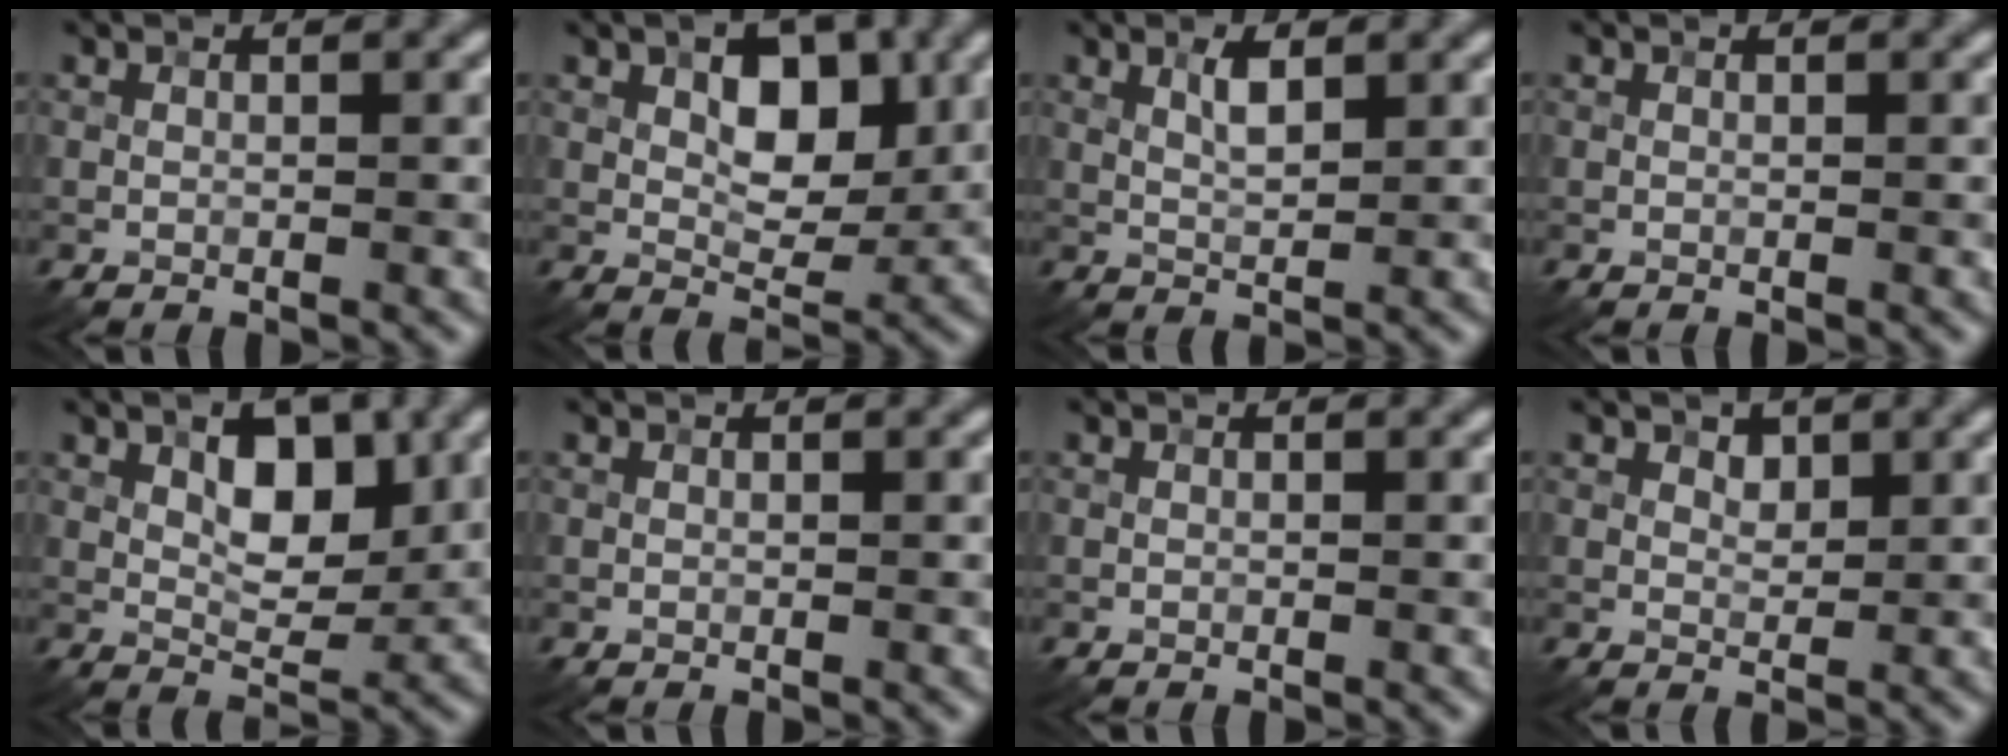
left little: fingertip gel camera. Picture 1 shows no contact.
{"total": 6.0, "force": [1.7, 3.4, 4.7], "torque": [-0.063, 0.001, 0.023]}
{"total": 2.1, "force": [0.9, 0.6, 1.7], "torque": [-0.037, 0.001, 0.017]}
{"total": 0.0}
{"total": 5.3, "force": [1.7, 2.7, 4.2], "torque": [-0.058, 0.001, 0.025]}
{"total": 0.0}
{"total": 0.0}
{"total": 1.3, "force": [0.8, 0.8, 0.6], "torque": [-0.007, -0.001, 0.015]}